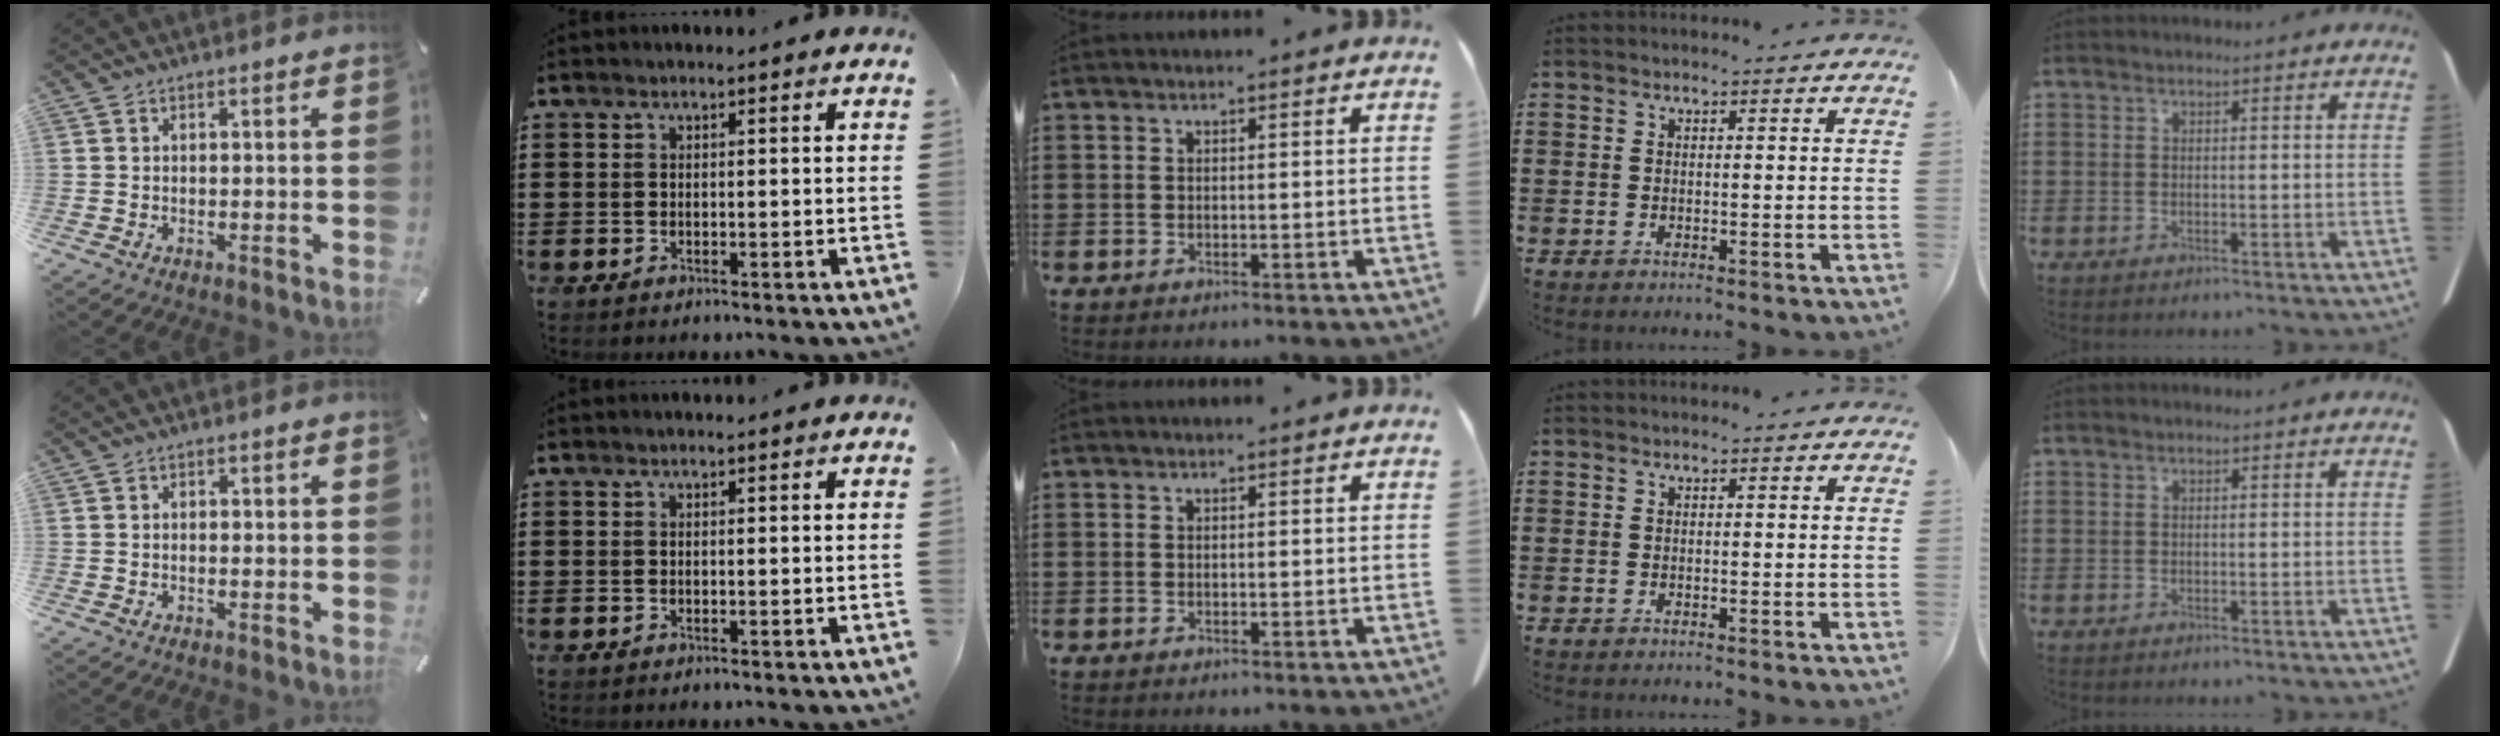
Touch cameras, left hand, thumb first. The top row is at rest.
{"thumb": {"total": 0.6, "force": [-0.3, 0.3, 0.4], "torque": [-0.008, 0.000, -0.005]}}